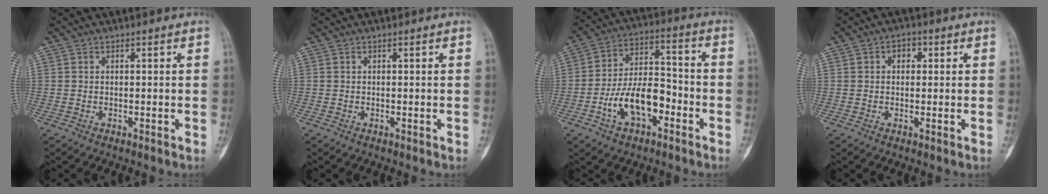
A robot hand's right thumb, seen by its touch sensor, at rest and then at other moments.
{"total": 0.0}
{"total": 12.8, "force": [-5.0, 7.0, 9.5], "torque": [-0.156, 0.047, -0.089]}
{"total": 2.7, "force": [0.7, 2.0, 1.7], "torque": [-0.012, 0.008, 0.006]}